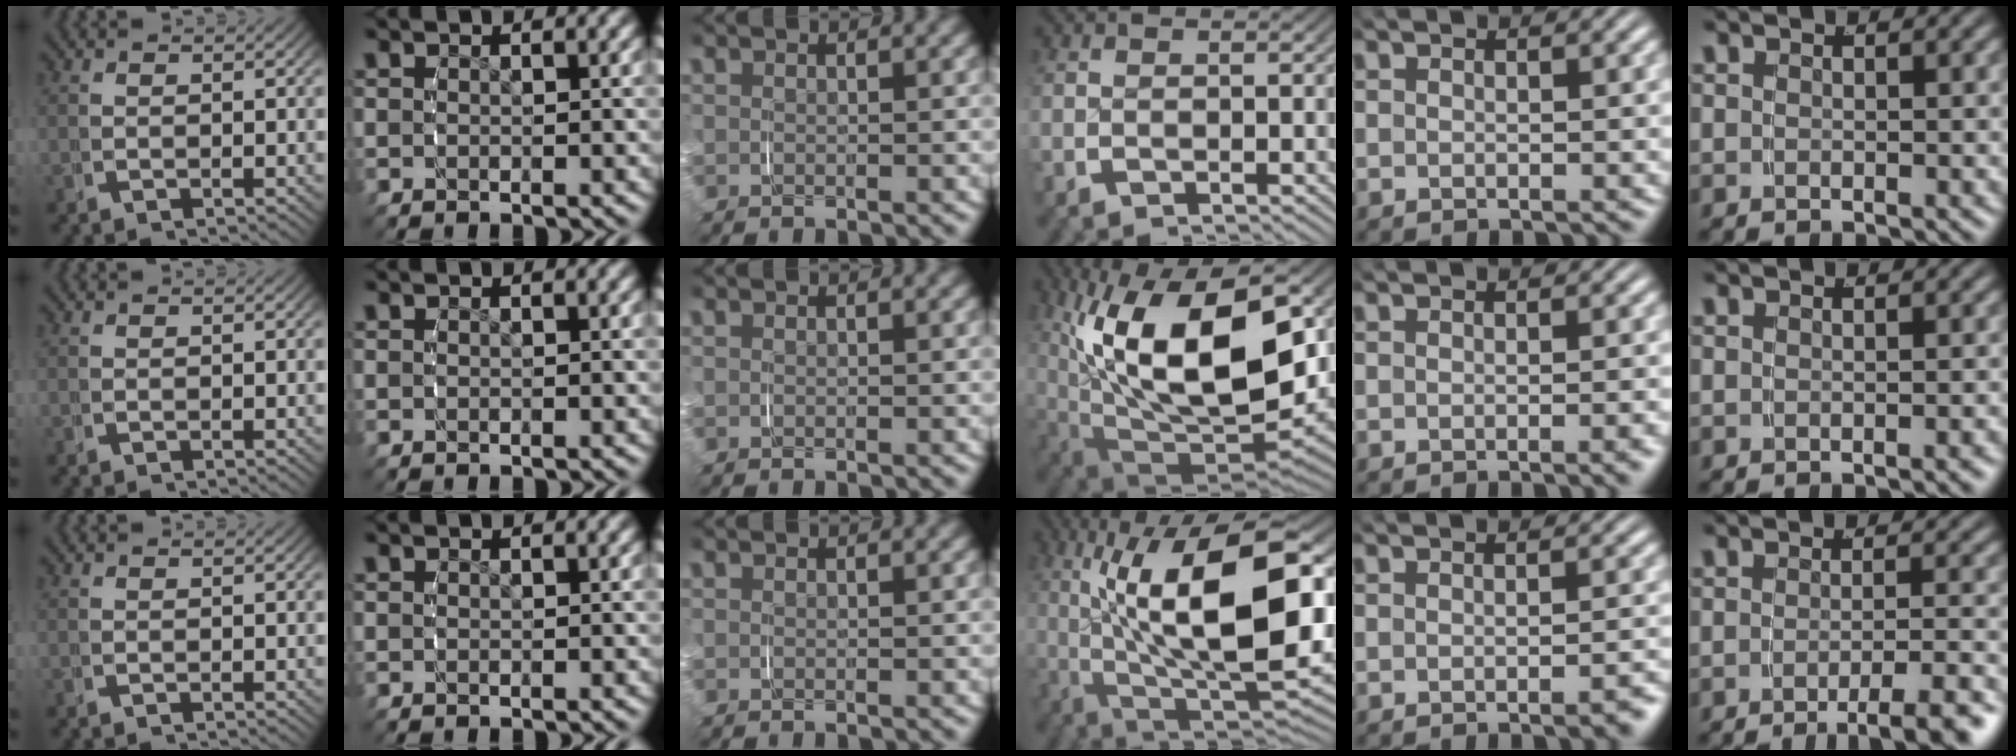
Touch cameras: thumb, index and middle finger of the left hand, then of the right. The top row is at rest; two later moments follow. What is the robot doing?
{"motion": "grasp_and_lifting", "object": "plastic wrap"}